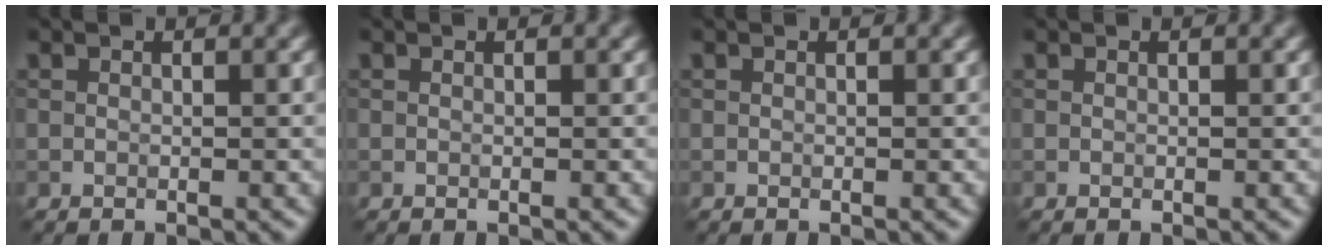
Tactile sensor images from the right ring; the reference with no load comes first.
{"total": 0.0}
{"total": 0.0}
{"total": 0.0}